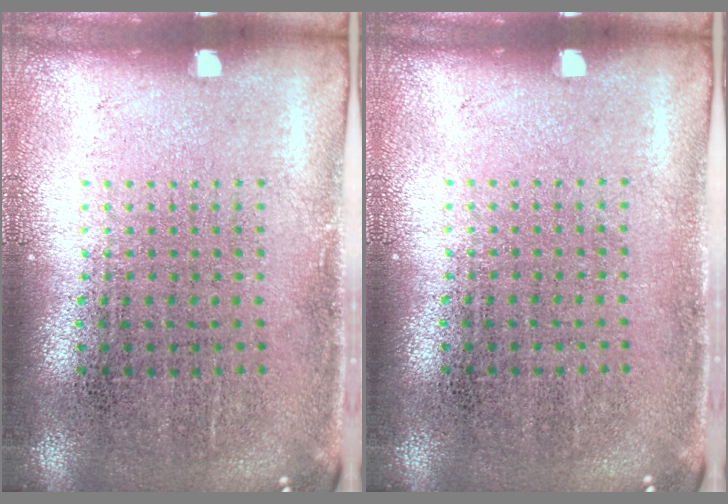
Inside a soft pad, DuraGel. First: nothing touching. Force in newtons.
{"total": 0.0}